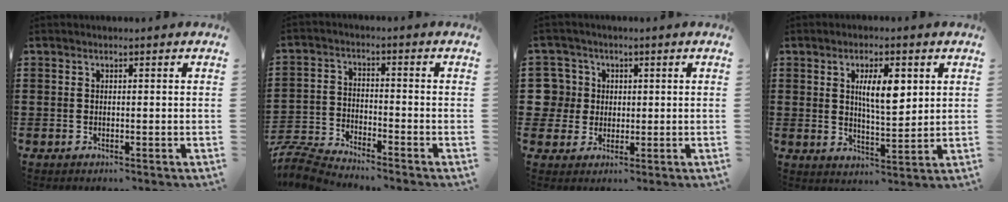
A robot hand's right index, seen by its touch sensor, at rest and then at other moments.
{"total": 6.0, "force": [-5.9, 0.3, 0.8], "torque": [-0.038, -0.002, -0.123]}
{"total": 5.3, "force": [0.6, 5.2, 0.8], "torque": [-0.055, 0.012, 0.007]}
{"total": 6.7, "force": [2.2, 2.3, 6.0], "torque": [-0.106, 0.000, 0.032]}